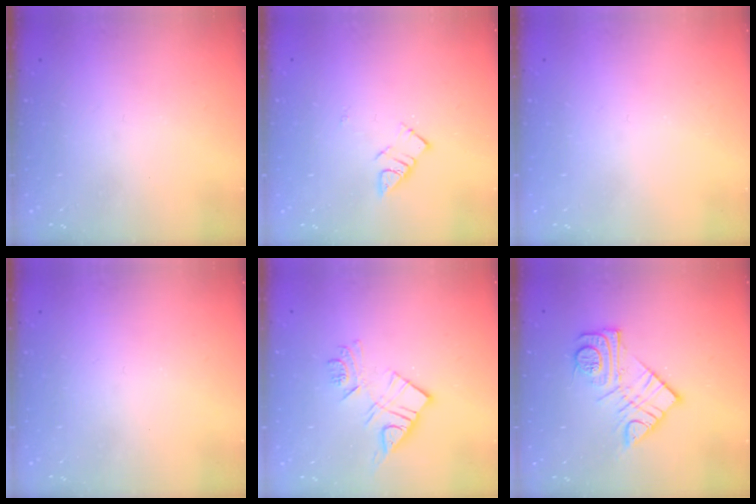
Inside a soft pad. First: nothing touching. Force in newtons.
{"total": 5.0, "press": 5.0, "slide": 0.2}
{"total": 0.0}
{"total": 1.8, "press": 1.8, "slide": 0.4}
{"total": 10.8, "press": 10.7, "slide": 0.9}
{"total": 12.3, "press": 12.2, "slide": 0.8}